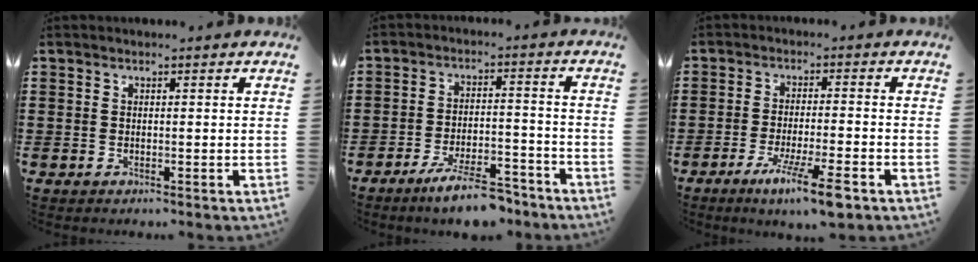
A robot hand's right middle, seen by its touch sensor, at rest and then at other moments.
{"total": 7.5, "force": [-6.3, 1.2, 4.0], "torque": [-0.070, 0.004, -0.116]}
{"total": 7.8, "force": [-5.0, 0.5, 6.0], "torque": [-0.110, -0.011, -0.089]}